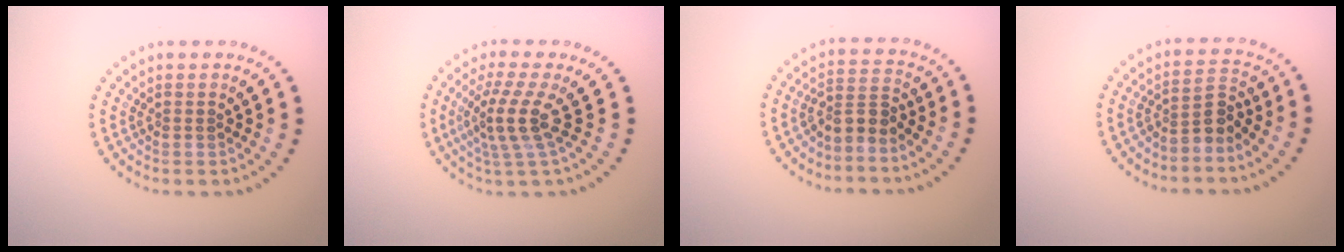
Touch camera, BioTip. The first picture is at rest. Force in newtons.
{"total": 3.7, "press": 2.7, "slide": 2.6}
{"total": 2.6, "press": 1.9, "slide": 1.8}
{"total": 2.7, "press": 2.0, "slide": 1.8}